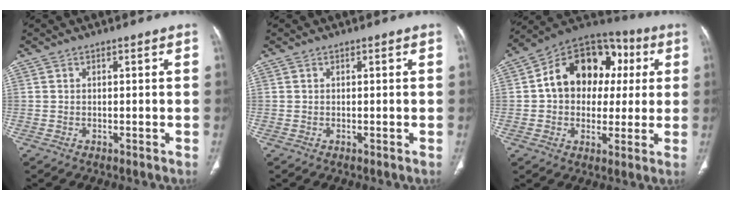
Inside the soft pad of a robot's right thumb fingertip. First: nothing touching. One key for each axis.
{"total": 0.0}
{"total": 18.0, "fx": 2.7, "fy": 13.5, "fz": 11.5, "tx": -0.129, "ty": 0.032, "tz": 0.034}